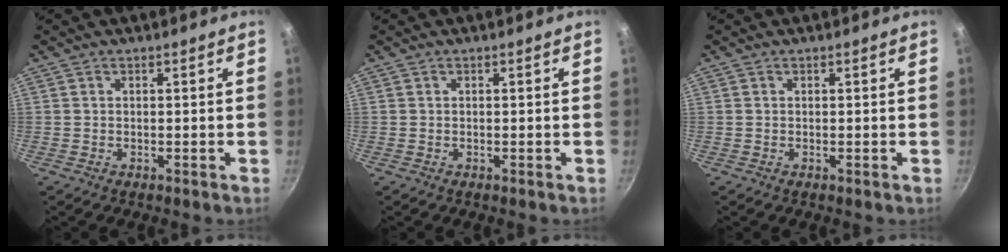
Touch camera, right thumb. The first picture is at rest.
{"total": 0.0}
{"total": 0.0}